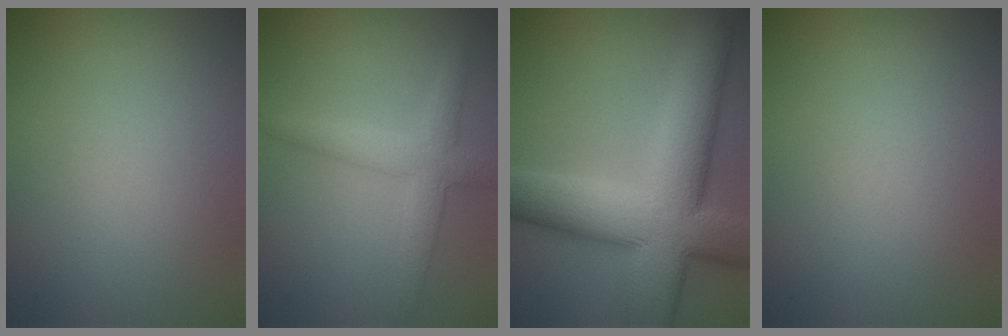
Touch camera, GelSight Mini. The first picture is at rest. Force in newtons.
{"total": 3.6, "press": 3.6, "slide": 0.2}
{"total": 12.5, "press": 12.5, "slide": 0.7}
{"total": 0.0}